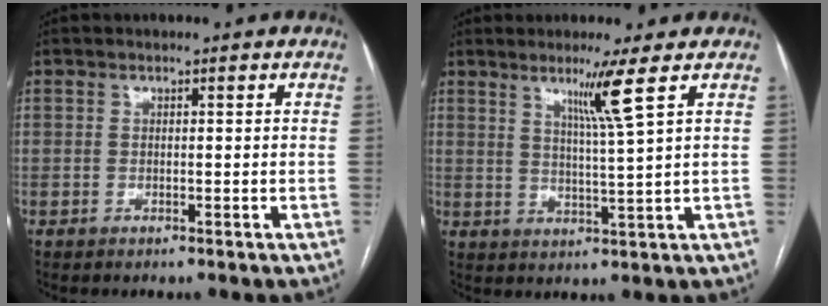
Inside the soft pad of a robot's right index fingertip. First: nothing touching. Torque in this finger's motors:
{"motor_torque": [0.33, 0.26, 0.12, 0.05]}